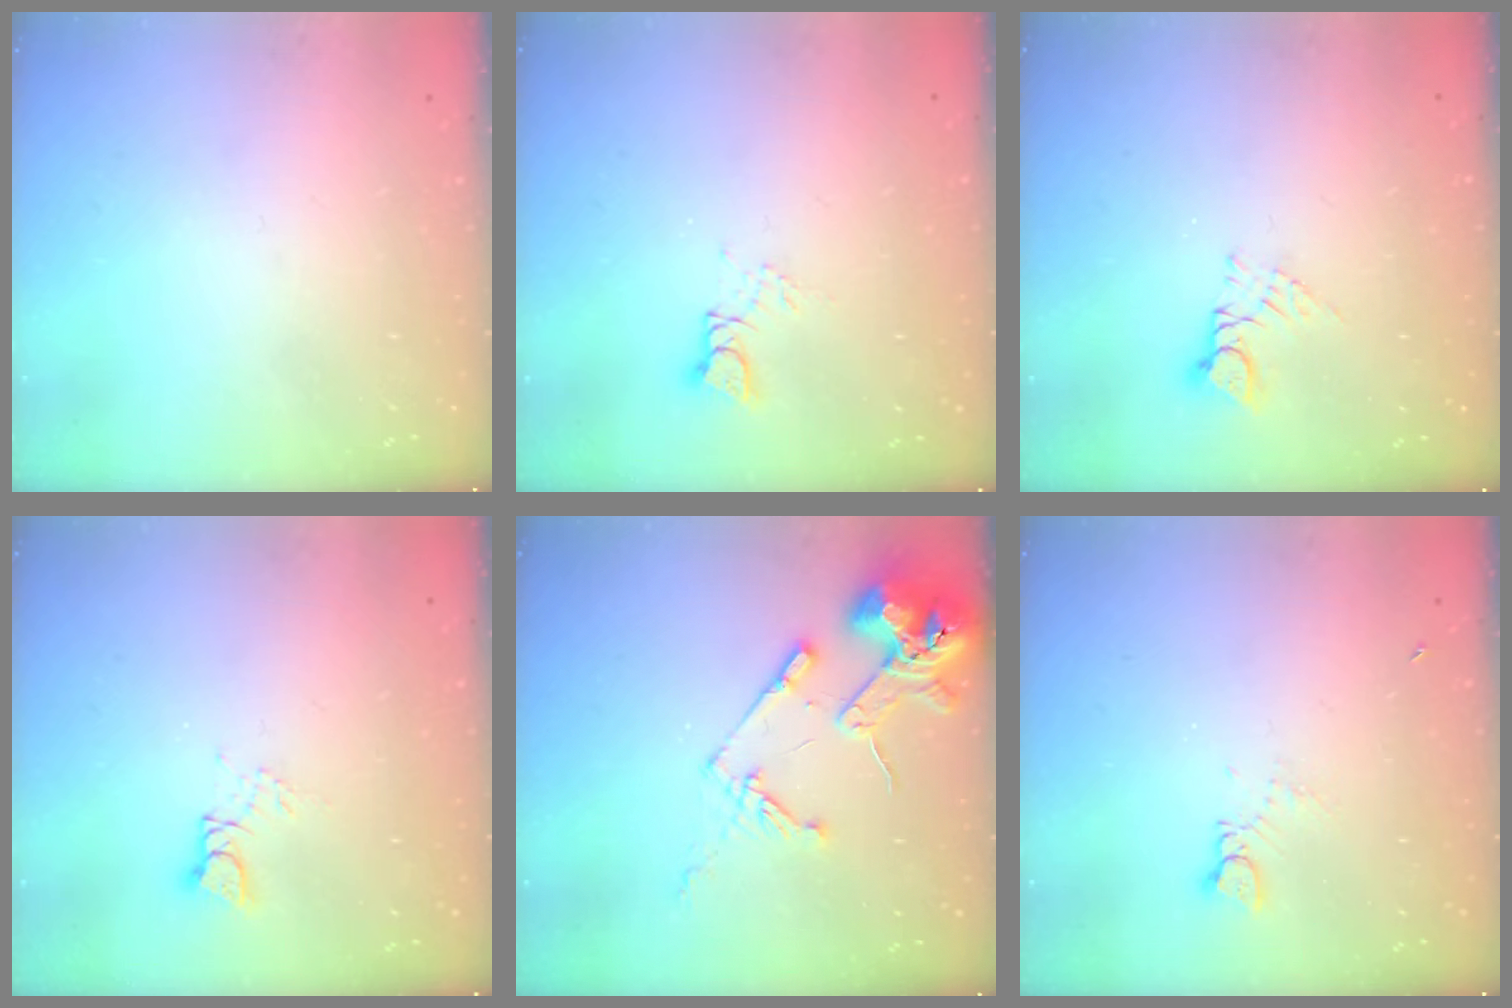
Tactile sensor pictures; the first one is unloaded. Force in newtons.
{"total": 2.9, "press": 2.9, "slide": 0.3}
{"total": 5.2, "press": 5.2, "slide": 0.3}
{"total": 2.9, "press": 2.9, "slide": 0.3}
{"total": 14.3, "press": 14.2, "slide": 2.0}
{"total": 1.5, "press": 1.4, "slide": 0.2}